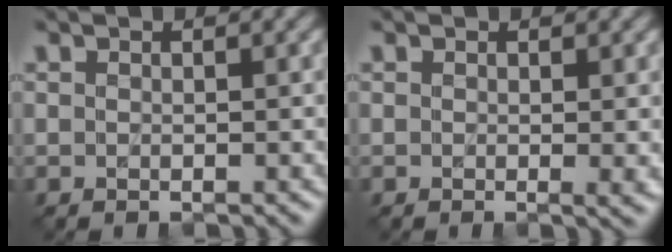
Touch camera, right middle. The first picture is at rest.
{"total": 1.1, "force": [0.2, 0.1, 1.1], "torque": [-0.016, -0.002, 0.001]}